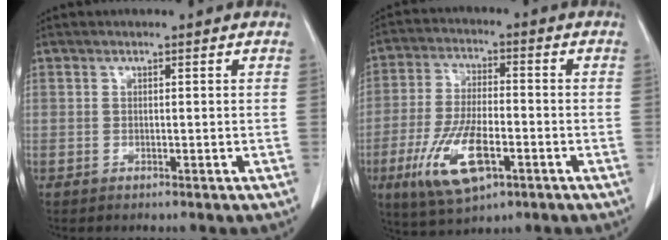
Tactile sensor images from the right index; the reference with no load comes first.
{"total": 11.9, "force": [-4.8, 4.5, 9.9], "torque": [-0.204, -0.009, -0.081]}